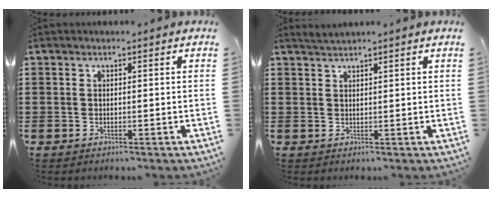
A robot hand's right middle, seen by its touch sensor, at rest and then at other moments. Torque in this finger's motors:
{"motor_torque": [-0.74, -1.39, -0.02, -0.01]}